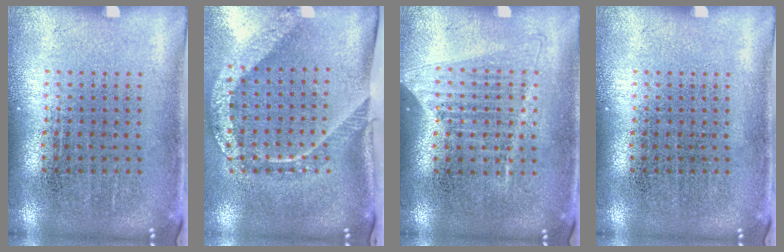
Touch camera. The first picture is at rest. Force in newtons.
{"total": 2.4, "press": 1.7, "slide": 1.7}
{"total": 1.0, "press": 0.9, "slide": 0.5}
{"total": 0.0}